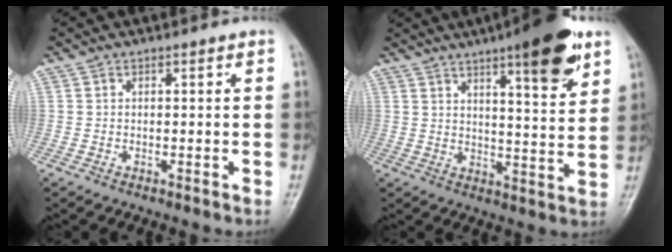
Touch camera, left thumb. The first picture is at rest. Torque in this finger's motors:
{"motor_torque": [1.93, 1.38, 1.56, -1.00, 0.08]}